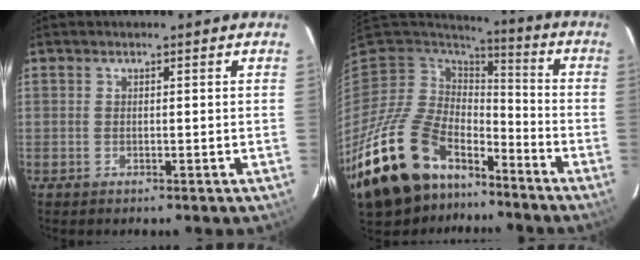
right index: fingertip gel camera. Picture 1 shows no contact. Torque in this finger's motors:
{"motor_torque": [0.62, -0.75, 0.56, -0.01]}